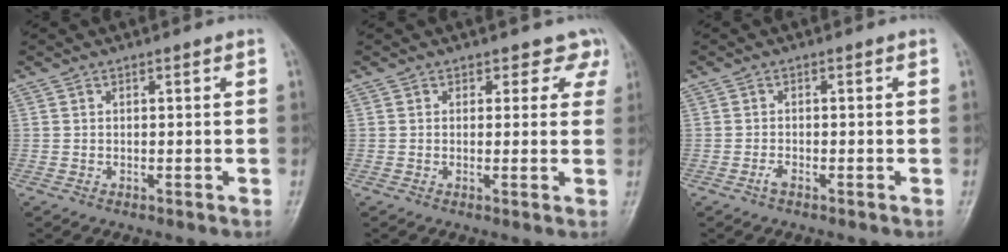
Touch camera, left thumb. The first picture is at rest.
{"total": 3.6, "force": [2.5, 2.6, 0.3], "torque": [0.032, -0.013, 0.008]}
{"total": 1.4, "force": [-1.0, 0.4, 0.9], "torque": [-0.020, 0.005, -0.020]}